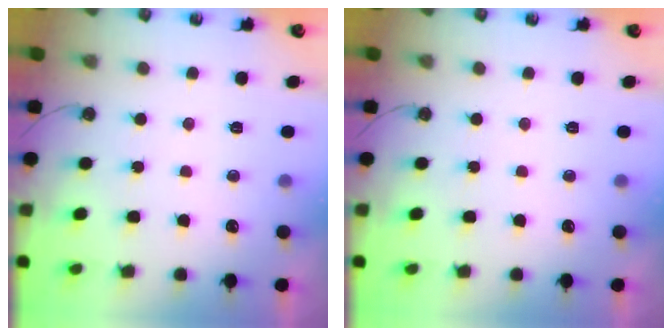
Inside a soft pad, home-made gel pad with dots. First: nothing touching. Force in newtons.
{"total": 0.0}